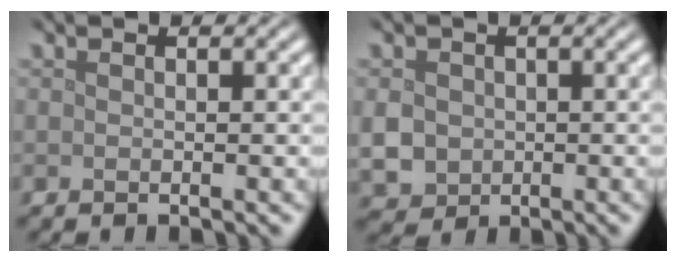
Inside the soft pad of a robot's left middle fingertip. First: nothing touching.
{"total": 3.2, "force": [-0.2, 2.9, 1.3], "torque": [-0.032, -0.004, -0.001]}